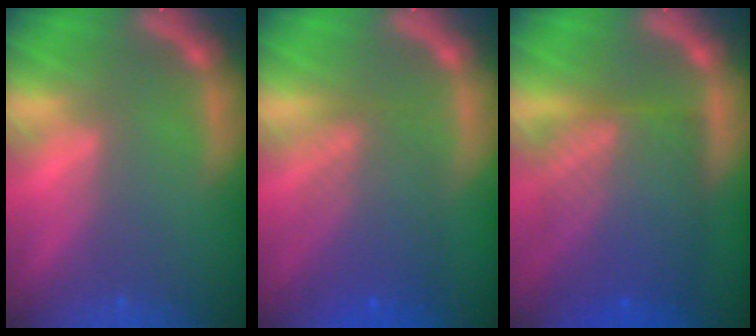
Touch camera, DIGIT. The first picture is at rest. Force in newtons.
{"total": 6.0}
{"total": 10.0}